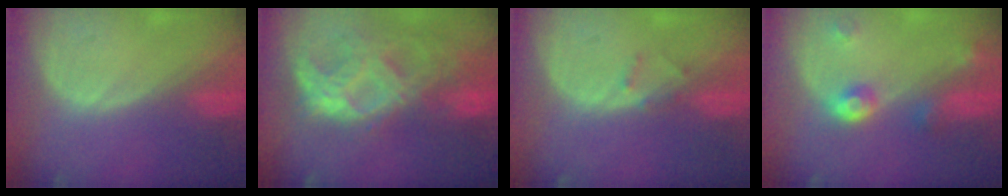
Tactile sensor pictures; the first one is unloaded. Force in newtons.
{"total": 11.0, "press": 9.3, "slide": 5.7}
{"total": 1.3, "press": 1.1, "slide": 0.8}
{"total": 4.8, "press": 4.4, "slide": 2.0}